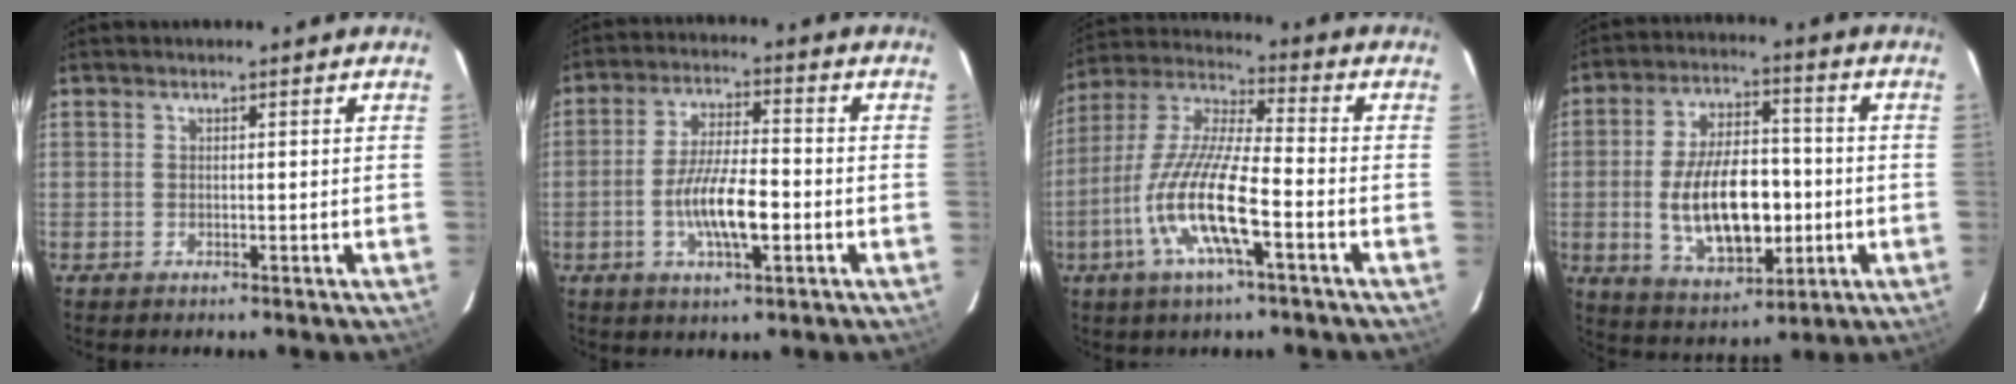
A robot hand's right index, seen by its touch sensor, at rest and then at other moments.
{"total": 9.8, "force": [-2.8, 2.6, 9.1], "torque": [-0.176, -0.002, -0.050]}
{"total": 14.9, "force": [-5.7, 2.6, 13.5], "torque": [-0.279, -0.011, -0.117]}
{"total": 16.0, "force": [-2.4, 8.4, 13.5], "torque": [-0.256, 0.002, -0.021]}